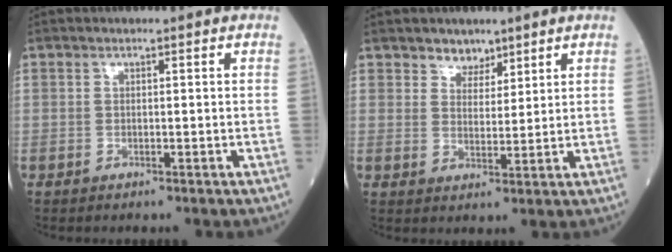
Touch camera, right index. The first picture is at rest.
{"total": 3.4, "force": [2.7, 2.0, 0.5], "torque": [-0.004, -0.001, 0.045]}